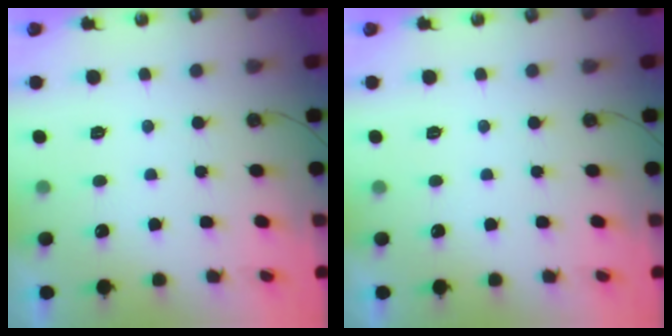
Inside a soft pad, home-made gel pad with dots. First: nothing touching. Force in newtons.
{"total": 0.0}